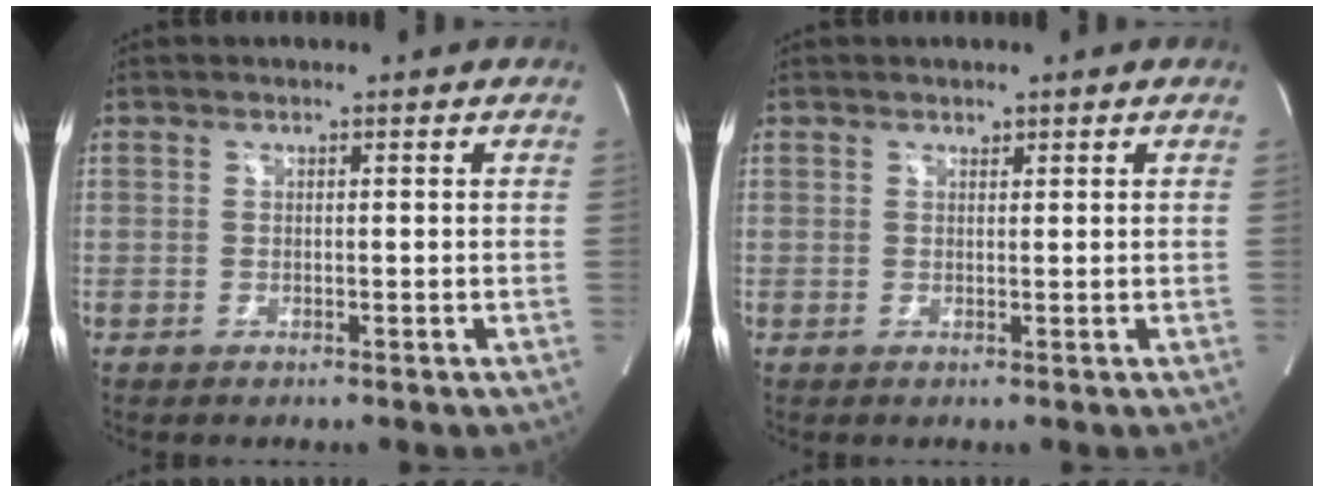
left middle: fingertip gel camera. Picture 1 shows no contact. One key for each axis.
{"total": 0.6, "fx": 0.5, "fy": 0.3, "fz": 0.2, "tx": -0.006, "ty": -0.001, "tz": 0.008}